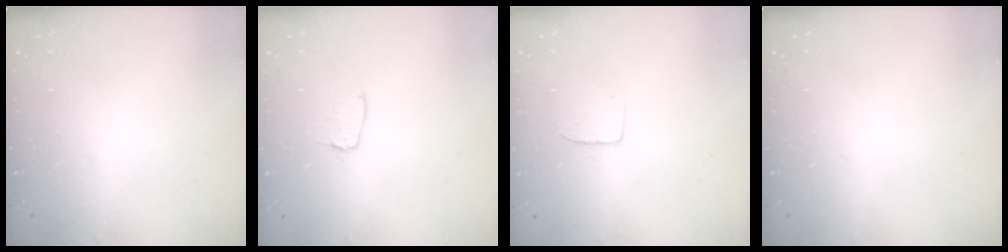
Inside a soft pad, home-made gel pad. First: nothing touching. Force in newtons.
{"total": 3.6, "press": 3.6, "slide": 0.3}
{"total": 4.3, "press": 4.3, "slide": 0.3}
{"total": 0.0}